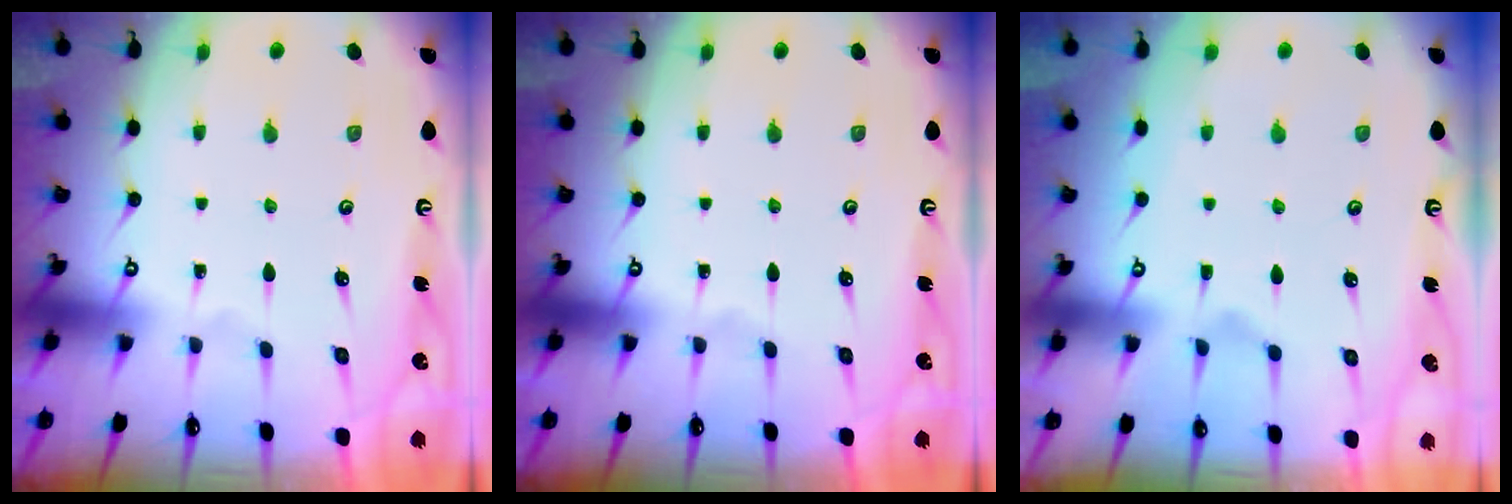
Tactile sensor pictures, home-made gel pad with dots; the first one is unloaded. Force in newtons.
{"total": 0.0}
{"total": 1.3, "press": 0.7, "slide": 1.1}